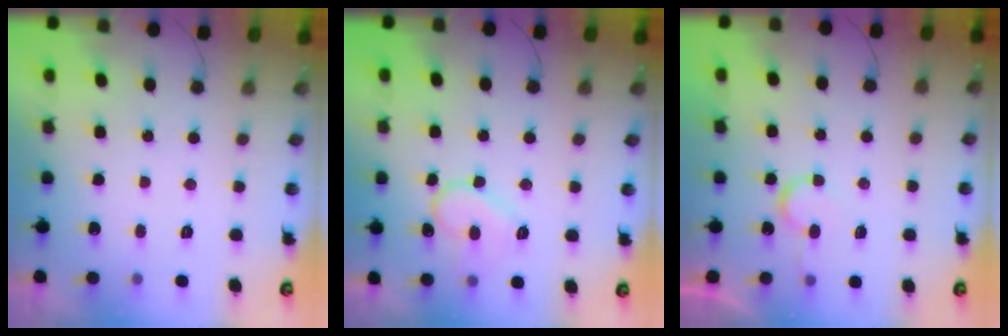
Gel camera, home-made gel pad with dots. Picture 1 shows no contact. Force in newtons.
{"total": 10.7, "press": 10.6, "slide": 1.0}
{"total": 5.0, "press": 5.0, "slide": 0.5}